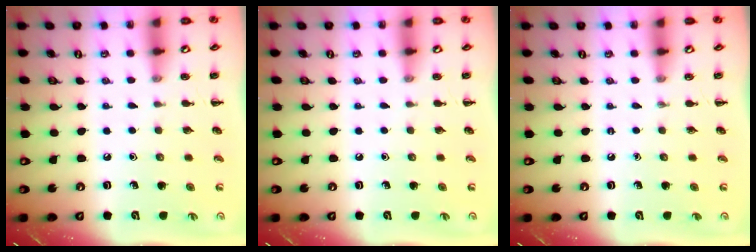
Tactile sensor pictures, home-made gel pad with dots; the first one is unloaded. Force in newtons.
{"total": 0.0}
{"total": 0.0}